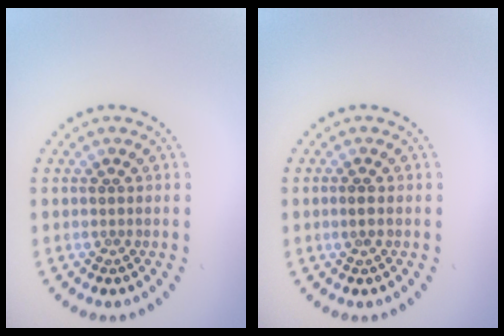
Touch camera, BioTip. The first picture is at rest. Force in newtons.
{"total": 0.8, "press": 0.8, "slide": 0.1}